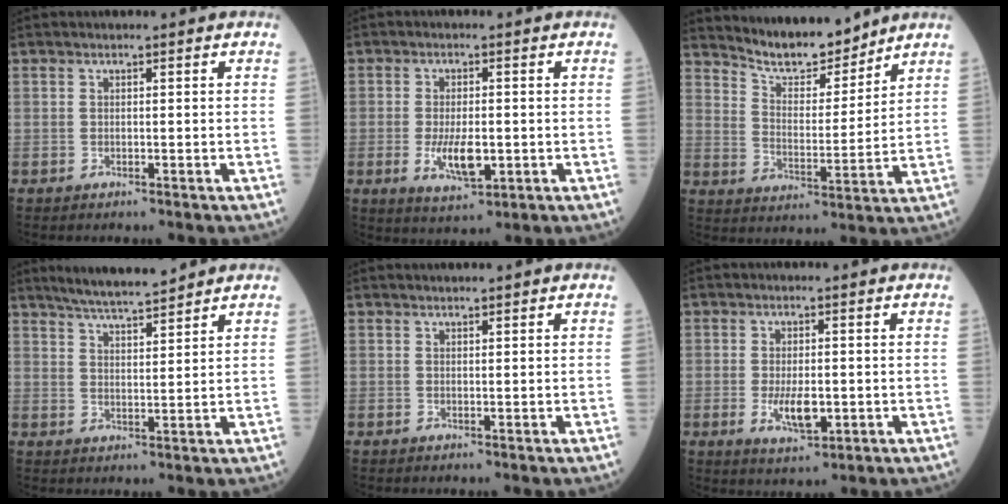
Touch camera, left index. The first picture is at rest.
{"total": 6.1, "force": [-1.3, 2.3, 5.5], "torque": [-0.110, -0.010, -0.016]}
{"total": 9.5, "force": [9.0, 1.6, 2.4], "torque": [-0.049, 0.000, 0.162]}
{"total": 7.6, "force": [6.9, 0.3, 3.1], "torque": [-0.057, 0.011, 0.119]}
{"total": 1.0, "force": [0.9, 0.1, 0.3], "torque": [-0.006, 0.010, 0.016]}
{"total": 5.1, "force": [-1.0, 2.0, 4.6], "torque": [-0.091, -0.009, -0.011]}